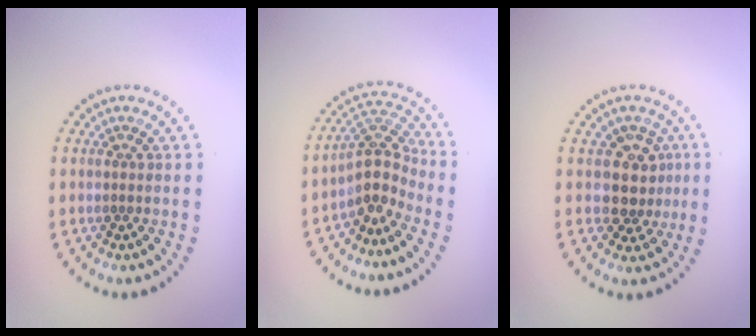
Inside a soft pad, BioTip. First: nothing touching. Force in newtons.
{"total": 3.6, "press": 2.6, "slide": 2.4}
{"total": 3.2, "press": 2.6, "slide": 1.9}